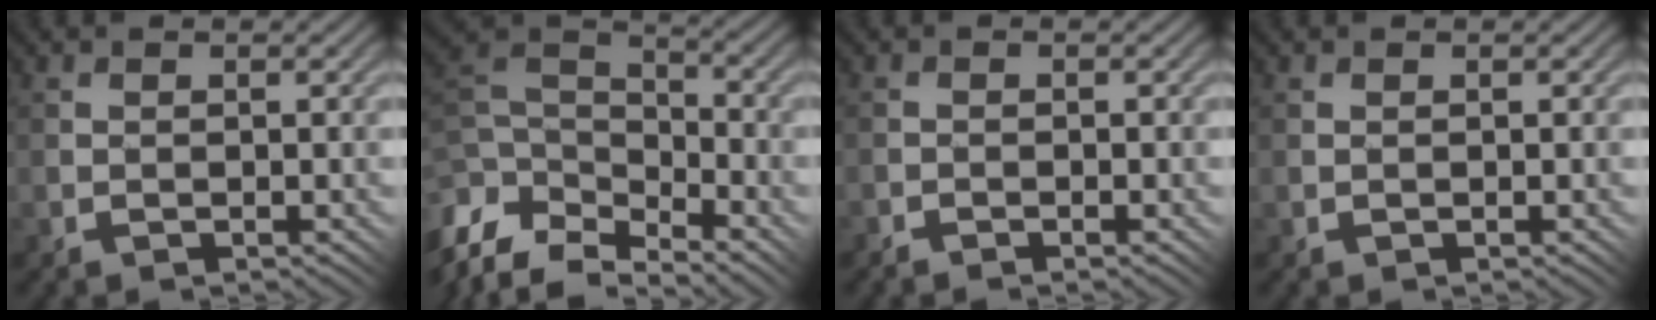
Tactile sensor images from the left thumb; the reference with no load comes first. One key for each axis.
{"total": 12.6, "fx": -8.0, "fy": 6.8, "fz": 7.1, "tx": -0.195, "ty": 0.005, "tz": -0.127}
{"total": 1.1, "fx": -1.1, "fy": 0.1, "fz": 0.0, "tx": -0.001, "ty": 0.004, "tz": -0.023}
{"total": 0.0}